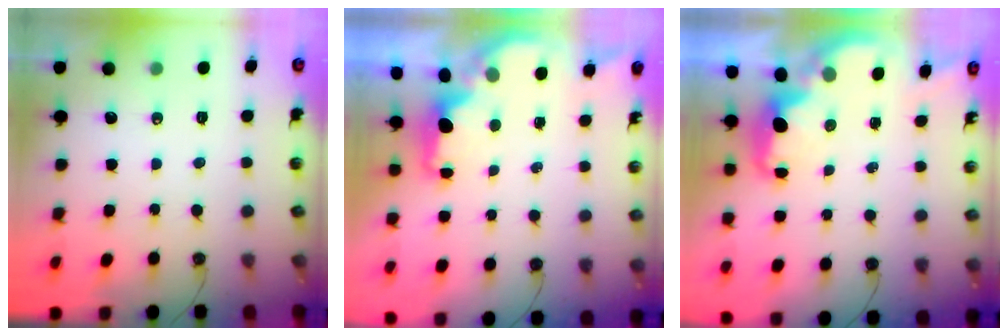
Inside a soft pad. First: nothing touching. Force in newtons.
{"total": 1.6, "press": 1.5, "slide": 0.6}
{"total": 2.9, "press": 2.9, "slide": 0.5}